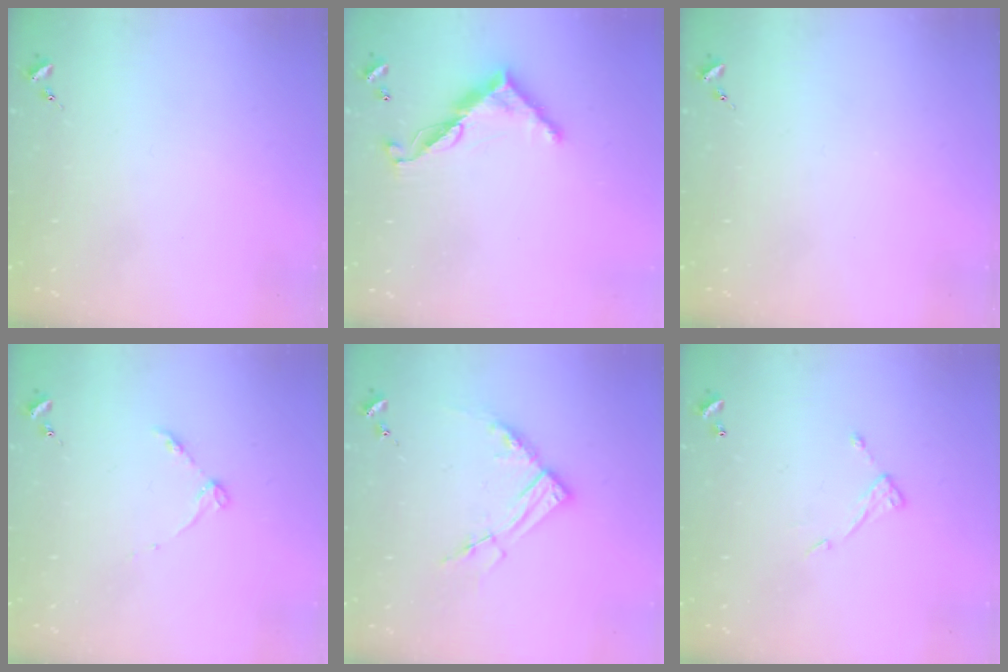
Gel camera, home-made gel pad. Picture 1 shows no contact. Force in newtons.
{"total": 11.0, "press": 11.0, "slide": 0.4}
{"total": 0.0}
{"total": 4.0, "press": 4.0, "slide": 0.5}
{"total": 10.3, "press": 10.2, "slide": 1.0}
{"total": 7.0, "press": 7.0, "slide": 0.4}